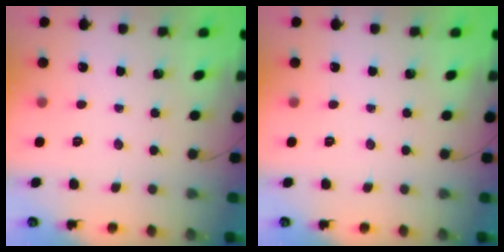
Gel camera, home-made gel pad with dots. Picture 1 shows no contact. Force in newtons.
{"total": 0.0}